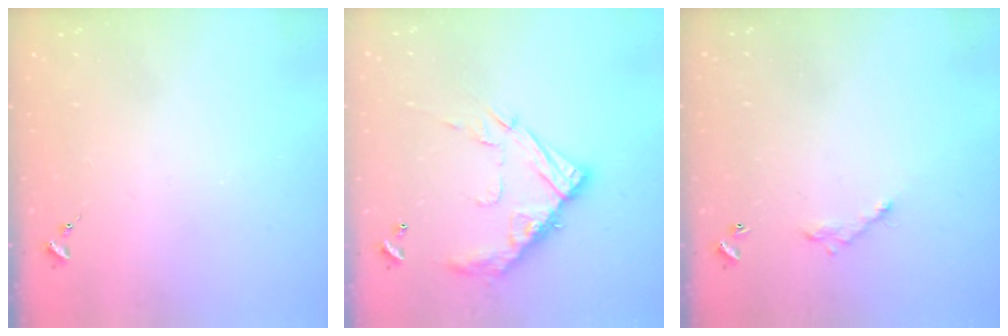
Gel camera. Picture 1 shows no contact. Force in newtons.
{"total": 15.6, "press": 15.5, "slide": 1.2}
{"total": 5.2, "press": 5.2, "slide": 0.2}